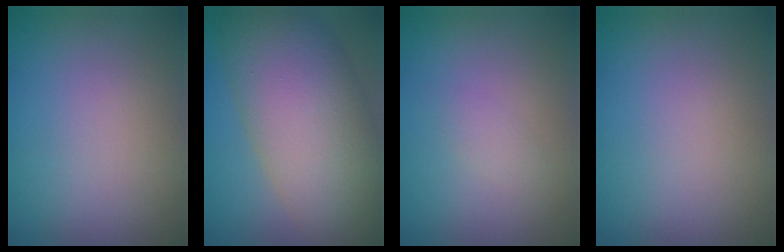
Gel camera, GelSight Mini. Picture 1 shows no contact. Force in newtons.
{"total": 11.1, "press": 11.1, "slide": 0.6}
{"total": 1.0, "press": 1.0, "slide": 0.0}
{"total": 0.0}